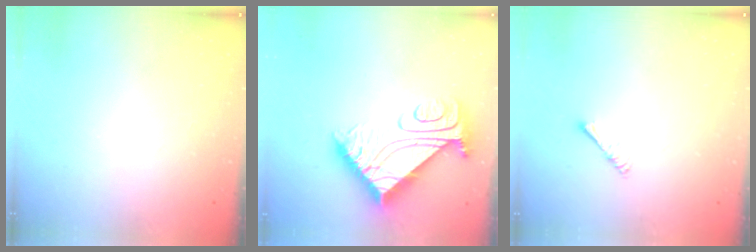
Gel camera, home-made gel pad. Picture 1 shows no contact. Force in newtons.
{"total": 12.1, "press": 12.1, "slide": 0.8}
{"total": 2.0, "press": 1.9, "slide": 0.4}